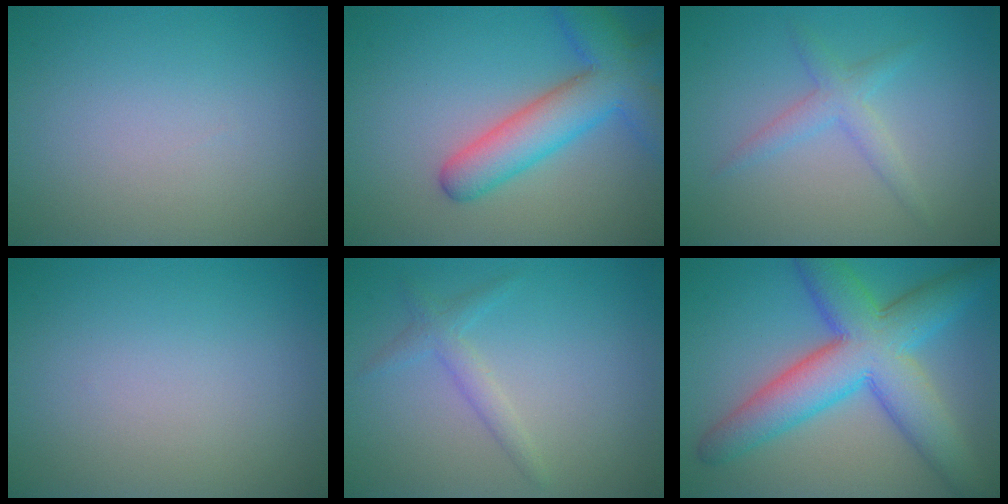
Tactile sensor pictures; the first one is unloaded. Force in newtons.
{"total": 6.8, "press": 6.8, "slide": 0.4}
{"total": 2.1, "press": 2.1, "slide": 0.0}
{"total": 0.0}
{"total": 1.8, "press": 1.8, "slide": 0.0}
{"total": 10.0, "press": 10.0, "slide": 0.3}